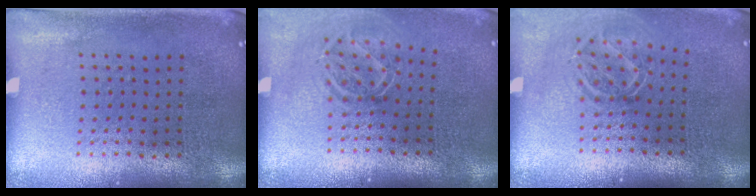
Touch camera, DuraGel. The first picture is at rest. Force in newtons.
{"total": 1.7, "press": 1.3, "slide": 1.2}
{"total": 1.7, "press": 1.3, "slide": 1.2}